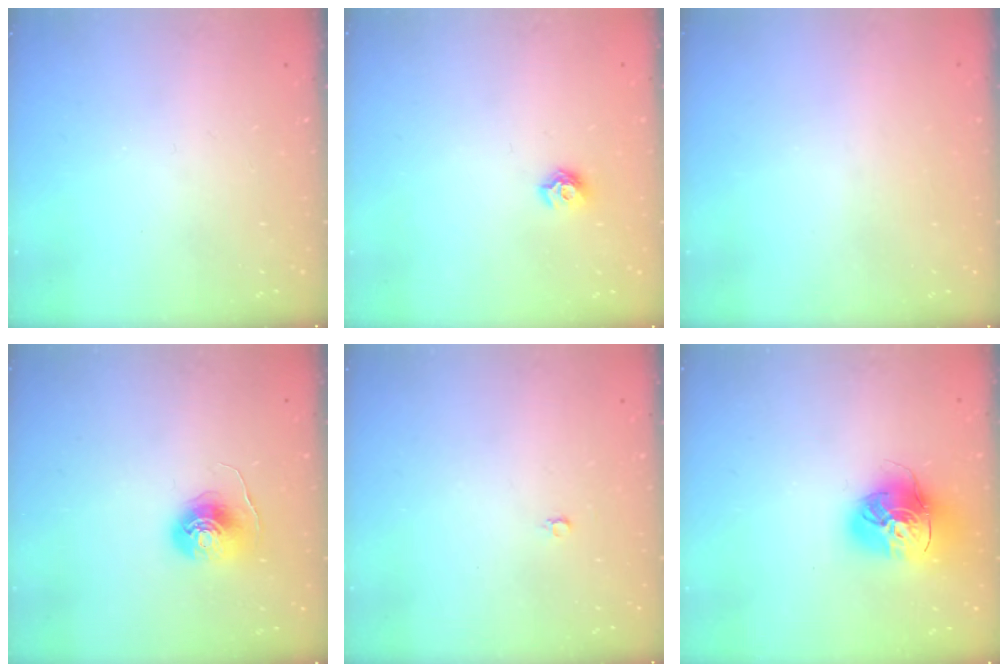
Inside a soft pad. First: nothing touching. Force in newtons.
{"total": 7.2, "press": 7.1, "slide": 0.7}
{"total": 0.9, "press": 0.9, "slide": 0.1}
{"total": 7.7, "press": 7.7, "slide": 0.4}
{"total": 2.2, "press": 2.2, "slide": 0.2}
{"total": 16.3, "press": 16.2, "slide": 1.6}